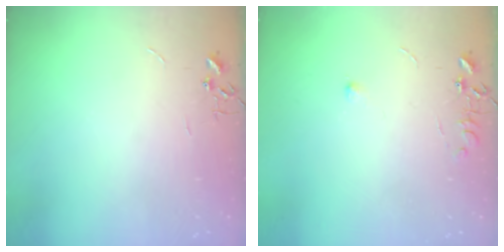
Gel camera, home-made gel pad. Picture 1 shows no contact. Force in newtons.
{"total": 5.8, "press": 5.8, "slide": 0.7}